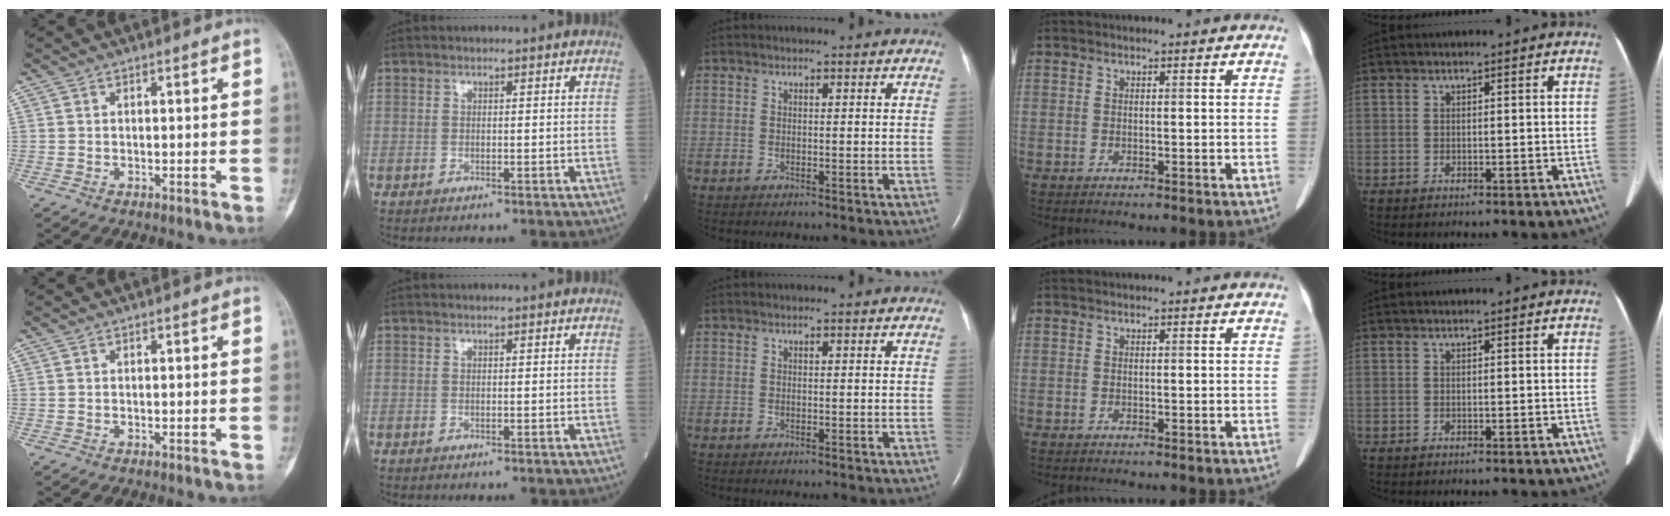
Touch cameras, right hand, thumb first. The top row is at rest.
{}